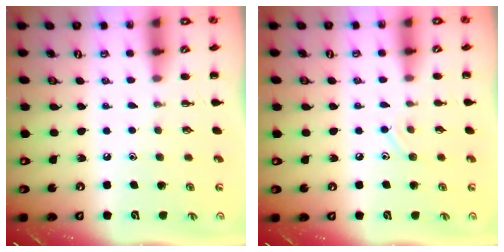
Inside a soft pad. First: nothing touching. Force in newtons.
{"total": 6.6, "press": 6.2, "slide": 2.1}